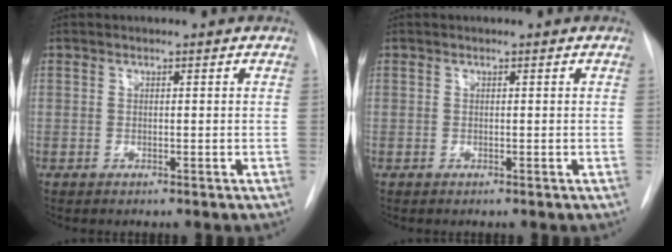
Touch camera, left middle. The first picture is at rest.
{"total": 0.0}